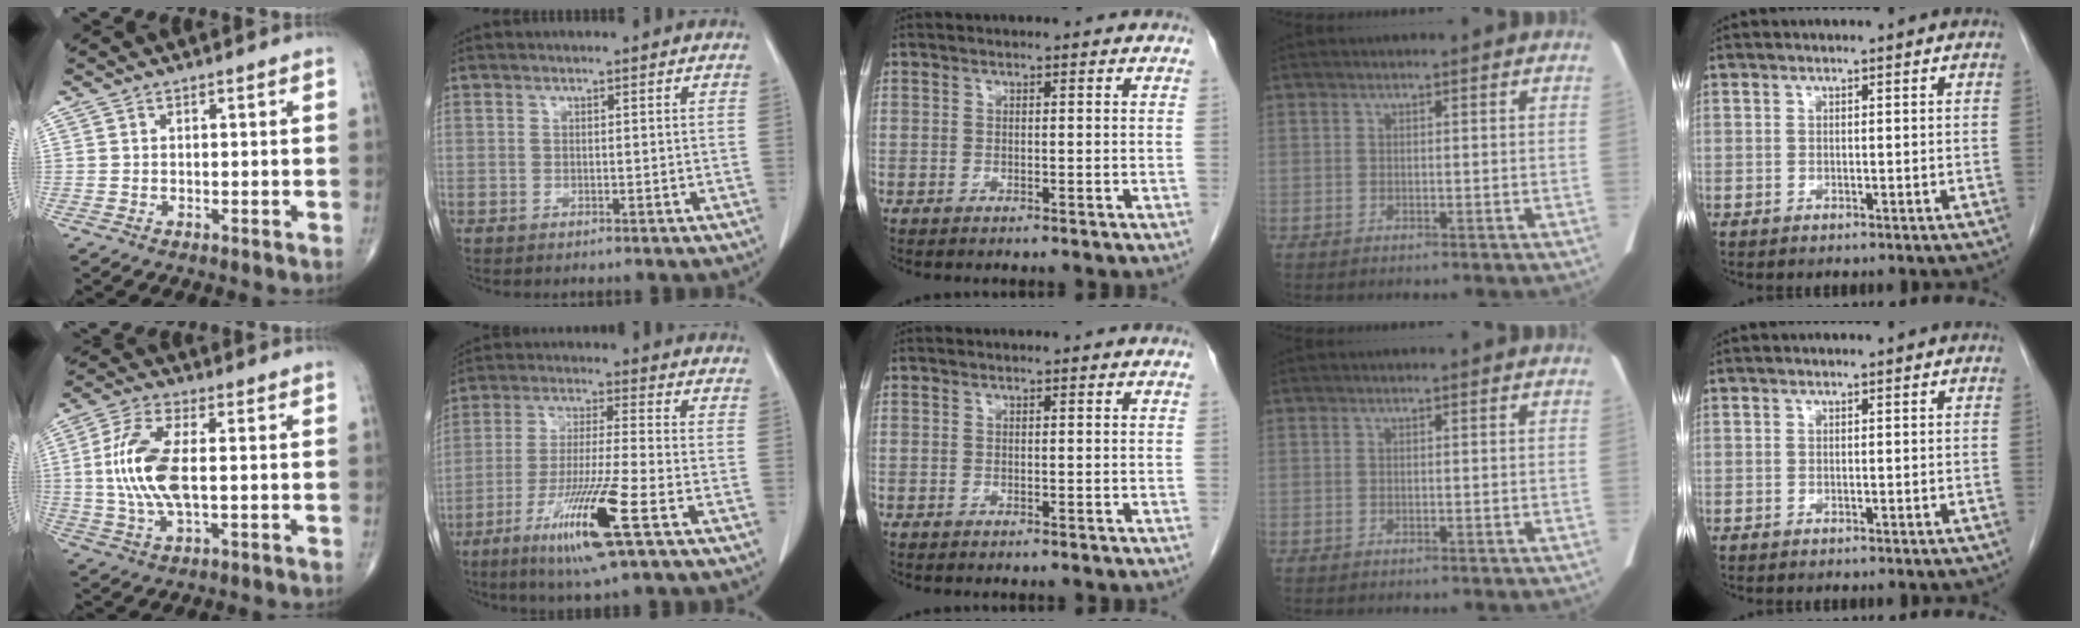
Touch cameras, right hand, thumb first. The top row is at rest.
{"thumb": {"total": 12.1, "force": [0.3, 5.1, 11.0], "torque": [-0.241, 0.004, 0.006]}, "index": {"total": 13.1, "force": [-6.2, -0.3, 11.6], "torque": [-0.227, -0.031, -0.115]}}